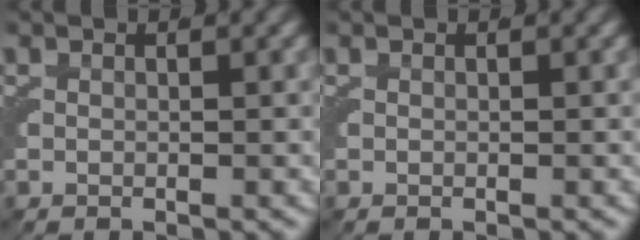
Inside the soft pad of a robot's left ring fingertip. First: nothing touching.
{"total": 0.0}